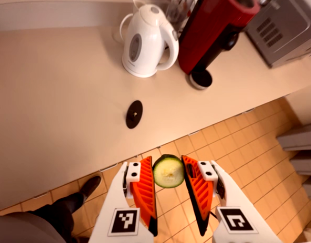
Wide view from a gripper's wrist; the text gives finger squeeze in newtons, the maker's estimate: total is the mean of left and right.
{"total": 8.8, "left": 9.0, "right": 8.6}